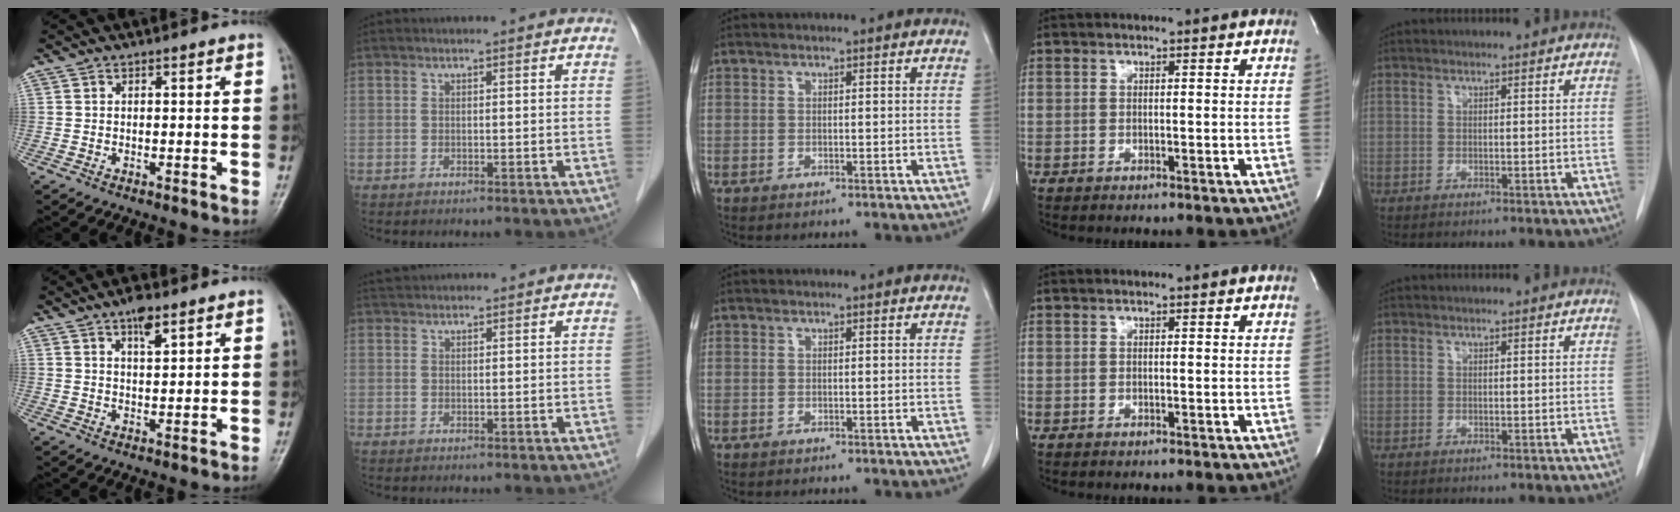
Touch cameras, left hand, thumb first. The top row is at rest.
{"thumb": {"total": 4.6, "force": [2.8, 1.5, 3.2], "torque": [-0.048, -0.012, 0.047]}, "index": {"total": 3.1, "force": [3.0, 0.5, 0.7], "torque": [-0.010, 0.032, 0.053]}}